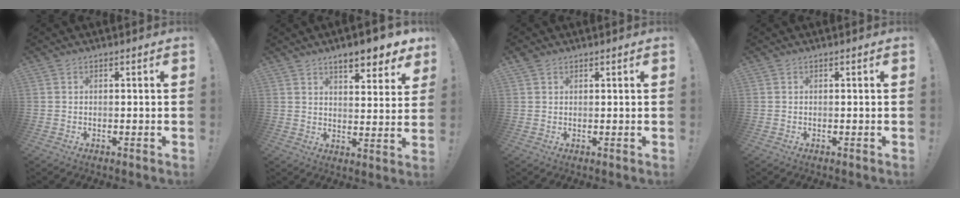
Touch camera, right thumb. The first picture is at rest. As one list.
[{"total": 8.9, "force": [6.7, 2.0, 5.4], "torque": [-0.075, -0.047, 0.116]}, {"total": 1.7, "force": [1.4, 0.8, 0.4], "torque": [-0.001, -0.003, 0.026]}, {"total": 0.0}]